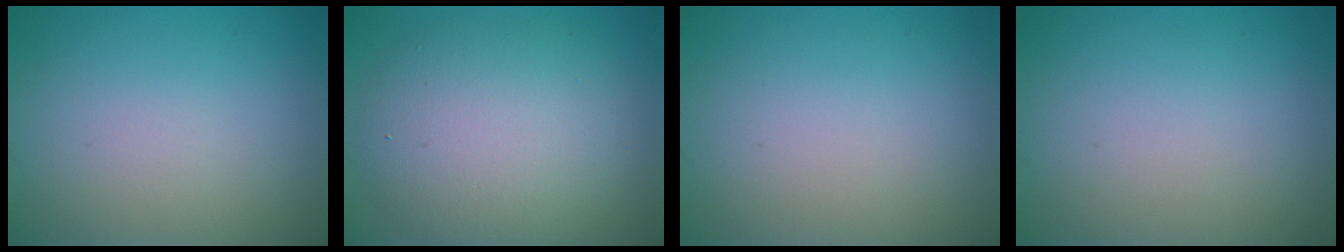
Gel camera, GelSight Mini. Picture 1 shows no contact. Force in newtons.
{"total": 7.7, "press": 7.7, "slide": 0.2}
{"total": 0.0}
{"total": 0.0}